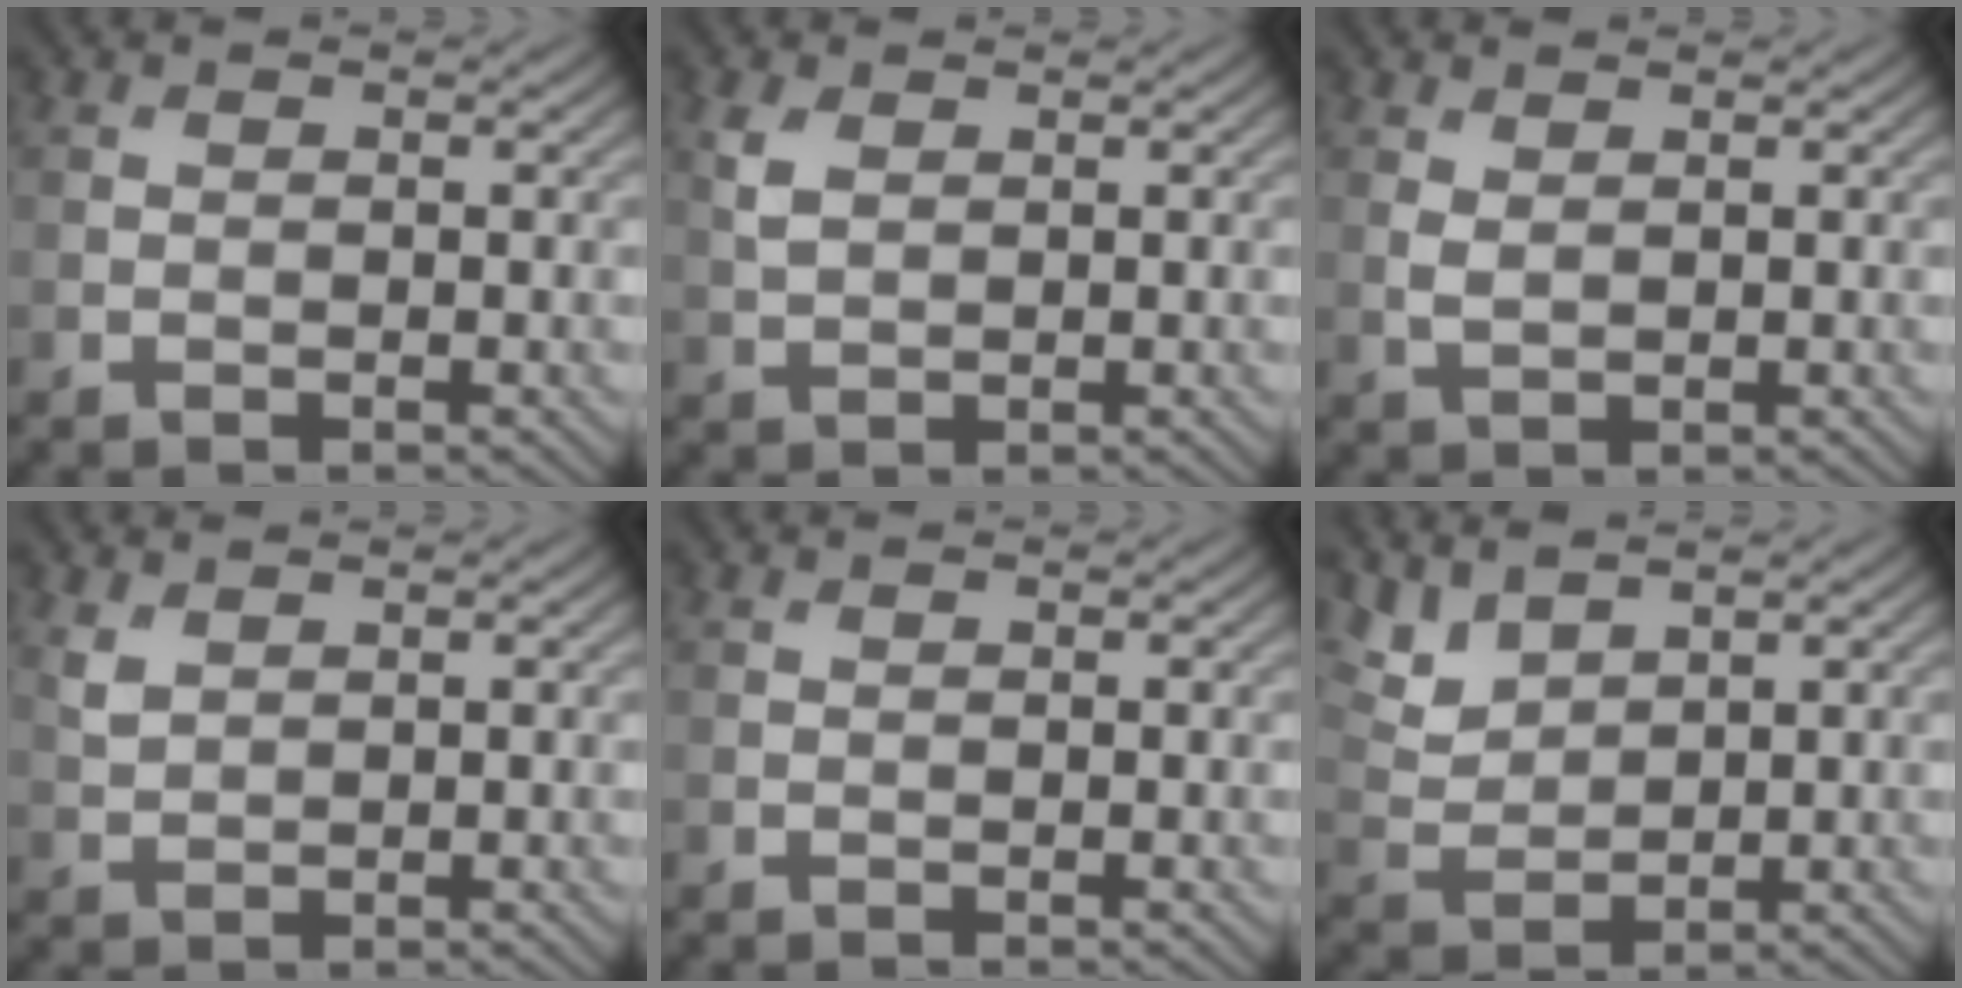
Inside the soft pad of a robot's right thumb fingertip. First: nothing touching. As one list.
[{"total": 2.4, "force": [1.0, 1.4, 1.6], "torque": [-0.046, 0.001, 0.022]}, {"total": 1.3, "force": [0.8, 0.6, 0.9], "torque": [-0.028, -0.003, 0.020]}, {"total": 1.8, "force": [1.2, 0.8, 0.9], "torque": [-0.029, -0.002, 0.030]}, {"total": 0.0}, {"total": 4.8, "force": [3.8, 1.8, 2.1], "torque": [-0.060, -0.001, 0.091]}]